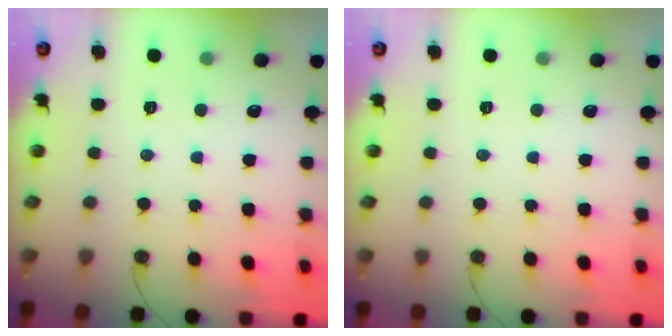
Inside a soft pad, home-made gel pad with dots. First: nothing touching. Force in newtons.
{"total": 0.0}